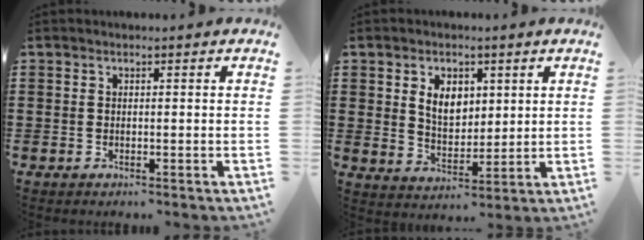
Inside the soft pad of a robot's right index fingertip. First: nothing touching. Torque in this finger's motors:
{"motor_torque": [0.29, 0.09, 0.28, 0.09]}